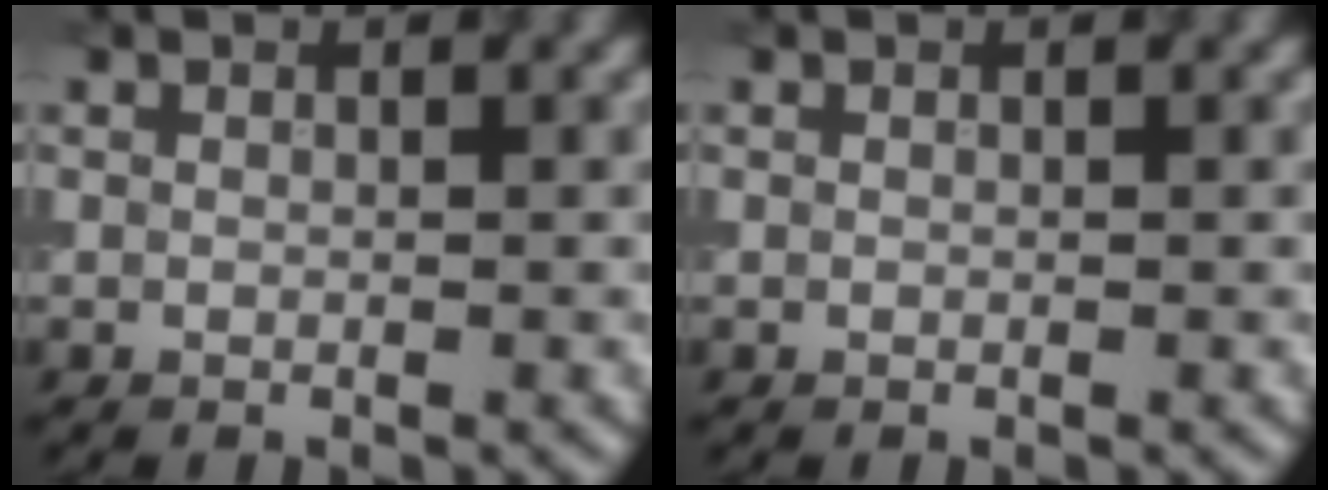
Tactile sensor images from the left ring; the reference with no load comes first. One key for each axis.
{"total": 0.0}